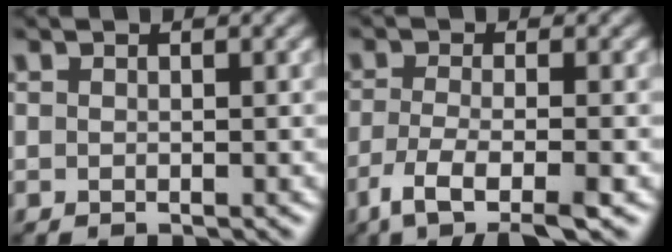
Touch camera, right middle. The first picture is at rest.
{"total": 4.9, "force": [-2.8, 1.1, 3.9], "torque": [-0.080, -0.007, -0.057]}